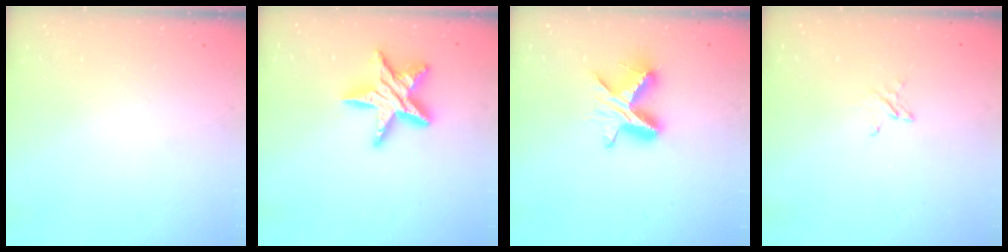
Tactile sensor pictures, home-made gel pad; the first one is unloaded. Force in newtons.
{"total": 14.4, "press": 14.4, "slide": 0.9}
{"total": 9.3, "press": 9.3, "slide": 0.7}
{"total": 2.5, "press": 2.4, "slide": 0.2}